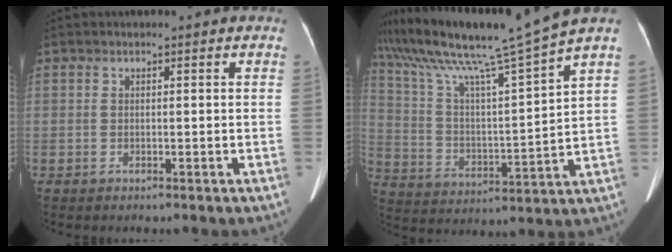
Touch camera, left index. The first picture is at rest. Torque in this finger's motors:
{"motor_torque": [0.17, -1.97, 0.17, 0.19]}